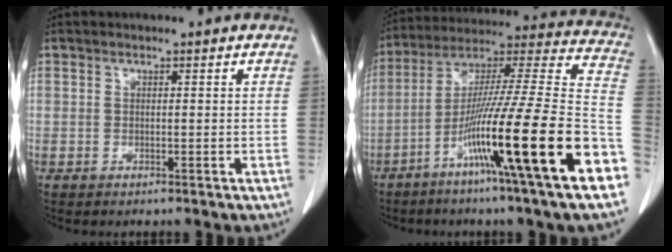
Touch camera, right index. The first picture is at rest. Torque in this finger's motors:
{"motor_torque": [2.14, 0.00, 0.73, 0.21]}